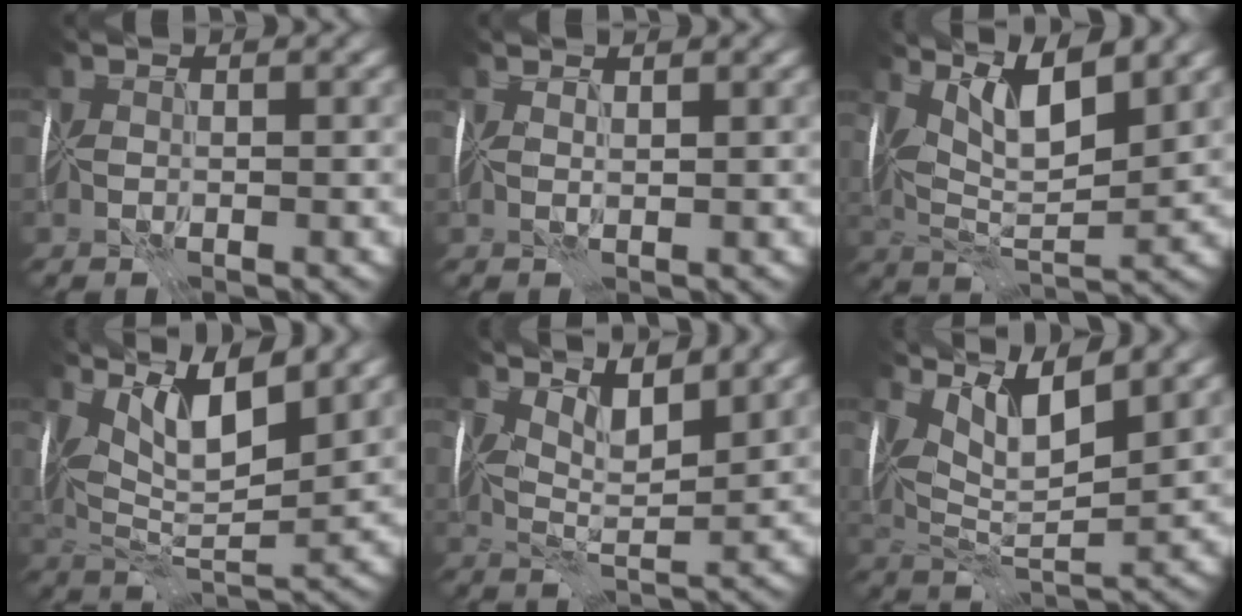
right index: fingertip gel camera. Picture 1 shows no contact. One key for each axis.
{"total": 1.2, "fx": 1.1, "fy": 0.0, "fz": 0.5, "tx": -0.011, "ty": -0.002, "tz": 0.014}
{"total": 7.1, "fx": 3.4, "fy": 2.3, "fz": 5.8, "tx": -0.110, "ty": -0.002, "tz": 0.062}
{"total": 8.0, "fx": 4.1, "fy": 2.4, "fz": 6.4, "tx": -0.118, "ty": -0.002, "tz": 0.076}
{"total": 4.9, "fx": 3.2, "fy": 1.4, "fz": 3.5, "tx": -0.066, "ty": 0.001, "tz": 0.053}
{"total": 6.9, "fx": 3.8, "fy": 2.2, "fz": 5.4, "tx": -0.103, "ty": 0.000, "tz": 0.071}